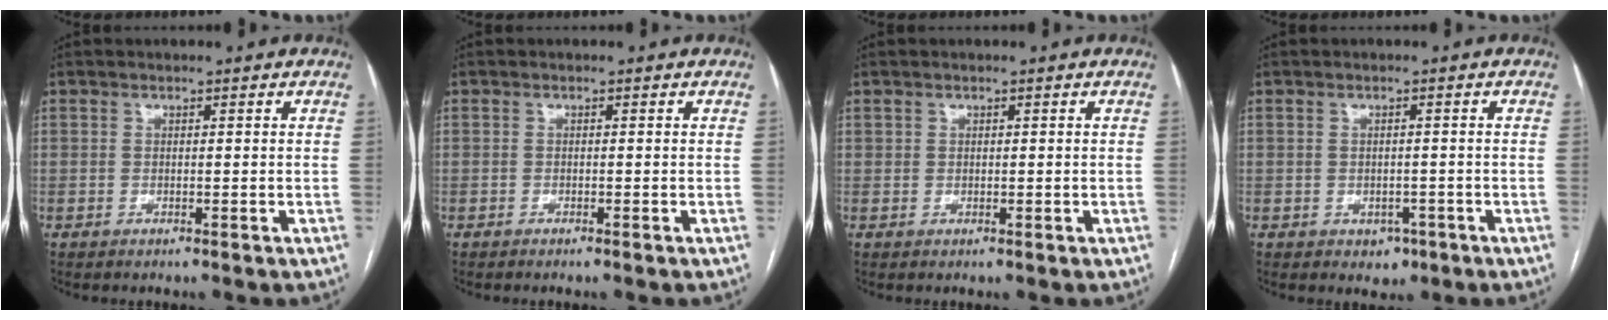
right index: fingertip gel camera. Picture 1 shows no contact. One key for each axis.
{"total": 0.5, "fx": -0.4, "fy": -0.1, "fz": 0.3, "tx": -0.006, "ty": 0.002, "tz": -0.008}
{"total": 0.5, "fx": 0.2, "fy": 0.5, "fz": 0.0, "tx": 0.004, "ty": 0.003, "tz": 0.004}
{"total": 2.6, "fx": -1.2, "fy": 1.9, "fz": 1.1, "tx": -0.007, "ty": 0.004, "tz": -0.007}